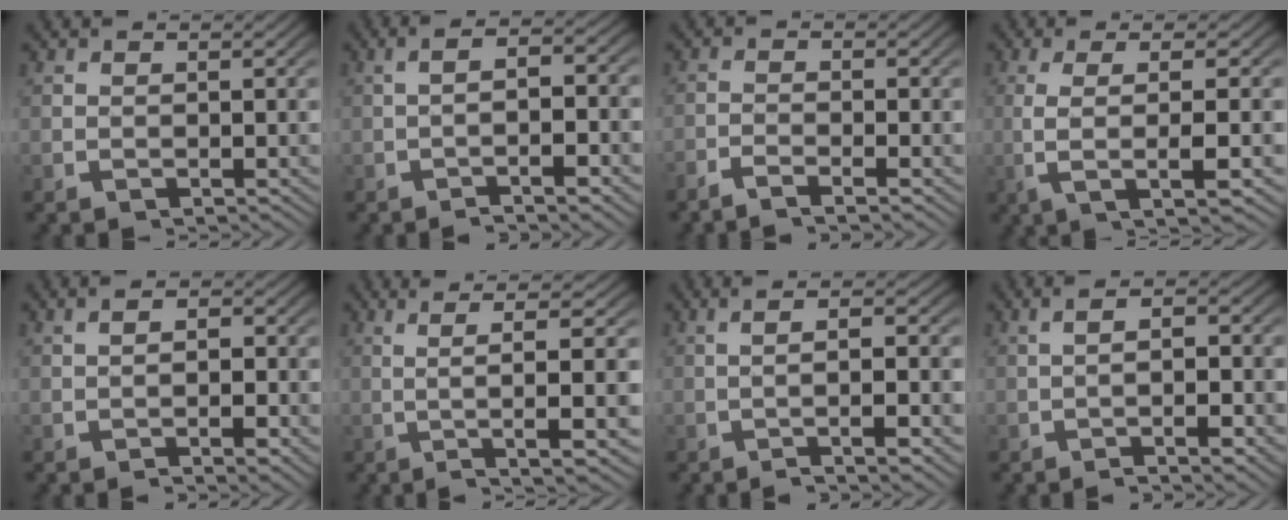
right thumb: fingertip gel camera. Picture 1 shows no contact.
{"total": 4.1, "force": [-1.0, 1.5, 3.7], "torque": [-0.052, 0.011, -0.021]}
{"total": 2.0, "force": [-1.8, 0.2, 1.0], "torque": [-0.019, -0.003, -0.041]}
{"total": 7.1, "force": [-0.2, 1.9, 6.8], "torque": [-0.137, -0.003, 0.005]}
{"total": 2.5, "force": [-0.9, 1.3, 1.9], "torque": [-0.022, 0.004, -0.018]}
{"total": 7.5, "force": [0.9, 1.0, 7.4], "torque": [-0.110, 0.015, 0.014]}
{"total": 4.8, "force": [-0.9, 1.0, 4.7], "torque": [-0.067, 0.016, -0.019]}
{"total": 4.0, "force": [-0.8, 1.6, 3.5], "torque": [-0.048, 0.011, -0.019]}